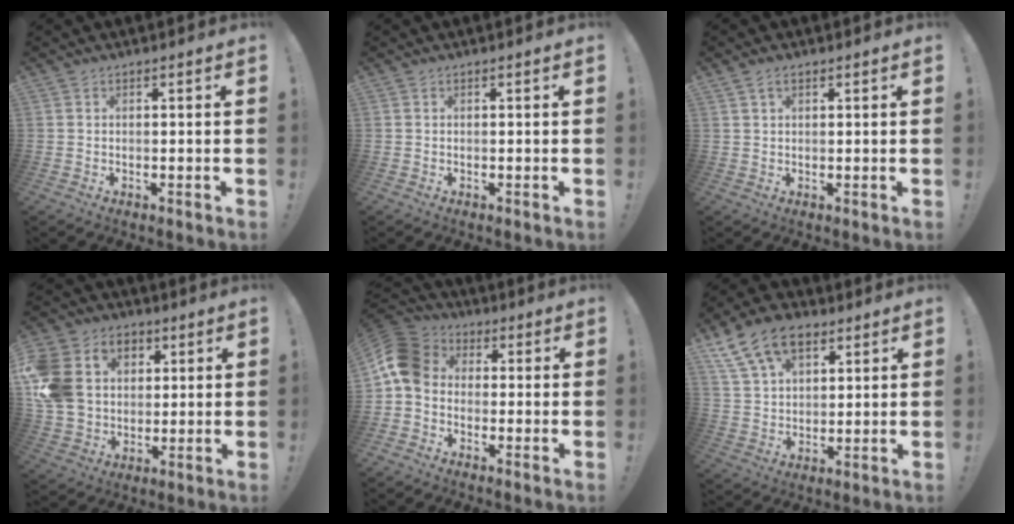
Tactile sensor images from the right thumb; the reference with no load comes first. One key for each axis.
{"total": 0.0}
{"total": 2.5, "fx": 1.5, "fy": 1.0, "fz": 1.7, "tx": -0.026, "ty": -0.003, "tz": 0.026}
{"total": 17.4, "fx": 3.5, "fy": 14.4, "fz": 9.2, "tx": -0.168, "ty": -0.005, "tz": 0.072}
{"total": 10.4, "fx": -0.6, "fy": 8.2, "fz": 6.4, "tx": -0.126, "ty": 0.021, "tz": -0.005}
{"total": 15.0, "fx": 8.1, "fy": 9.4, "fz": 8.3, "tx": -0.136, "ty": -0.034, "tz": 0.156}